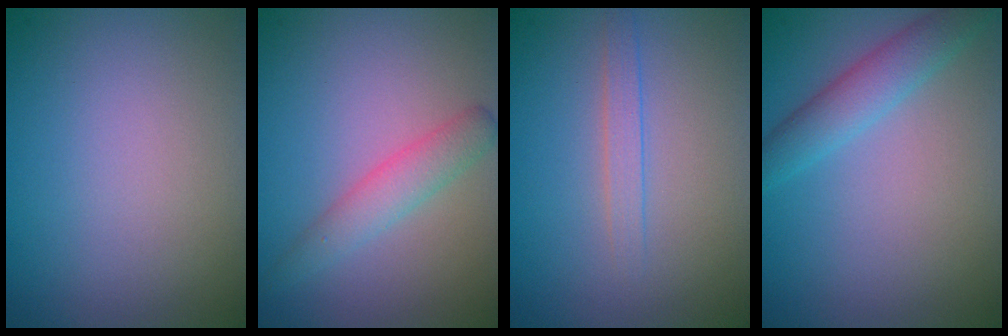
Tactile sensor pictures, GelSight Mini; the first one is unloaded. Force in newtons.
{"total": 1.7, "press": 1.7, "slide": 0.1}
{"total": 1.3, "press": 1.3, "slide": 0.0}
{"total": 3.0, "press": 3.0, "slide": 0.1}